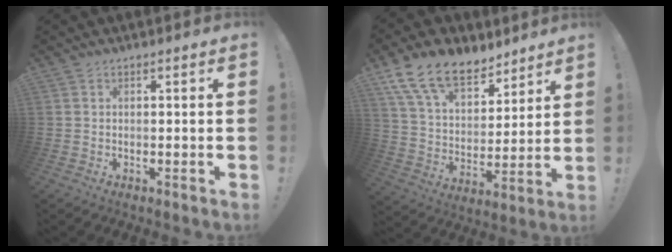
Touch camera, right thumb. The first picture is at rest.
{"total": 16.6, "force": [11.3, 9.1, 8.1], "torque": [-0.151, -0.075, 0.213]}